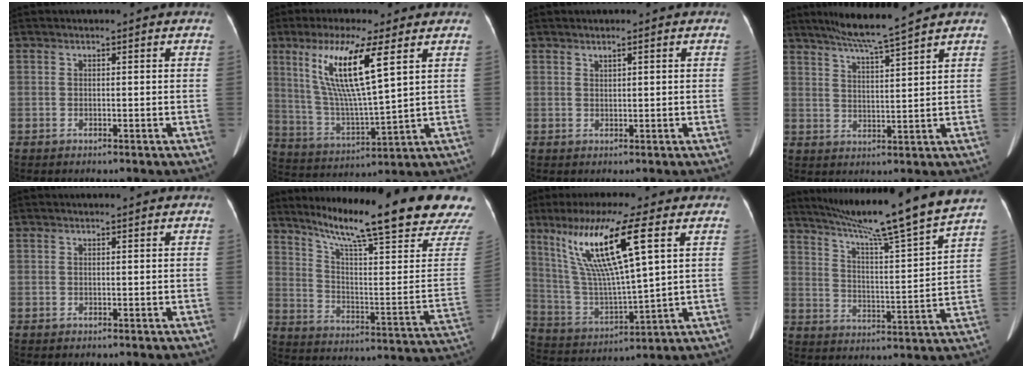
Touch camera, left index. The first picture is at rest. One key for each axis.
{"total": 13.2, "fx": 5.5, "fy": 0.8, "fz": 11.9, "tx": -0.249, "ty": -0.005, "tz": 0.107}
{"total": 0.8, "fx": 0.5, "fy": 0.1, "fz": 0.5, "tx": -0.010, "ty": 0.002, "tz": 0.010}
{"total": 7.7, "fx": 6.6, "fy": -1.4, "fz": 3.7, "tx": -0.066, "ty": -0.001, "tz": 0.115}
{"total": 0.5, "fx": 0.5, "fy": -0.1, "fz": 0.2, "tx": -0.007, "ty": 0.003, "tz": 0.011}
{"total": 25.0, "fx": 20.1, "fy": -0.3, "fz": 14.9, "tx": -0.236, "ty": -0.072, "tz": 0.273}
{"total": 15.8, "fx": 7.1, "fy": 0.8, "fz": 14.1, "tx": -0.285, "ty": 0.001, "tz": 0.134}
{"total": 20.2, "fx": 17.5, "fy": -2.2, "fz": 9.9, "tx": -0.166, "ty": -0.033, "tz": 0.248}